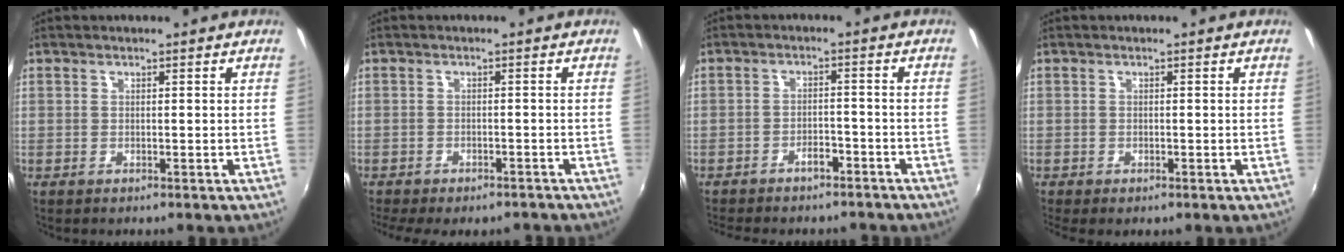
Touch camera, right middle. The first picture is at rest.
{"total": 9.2, "force": [-7.6, 2.9, 4.2], "torque": [-0.096, -0.026, -0.106]}
{"total": 7.3, "force": [-6.2, 2.6, 2.6], "torque": [-0.067, 0.001, -0.084]}
{"total": 1.8, "force": [-1.2, 0.7, 1.1], "torque": [-0.022, -0.009, -0.016]}